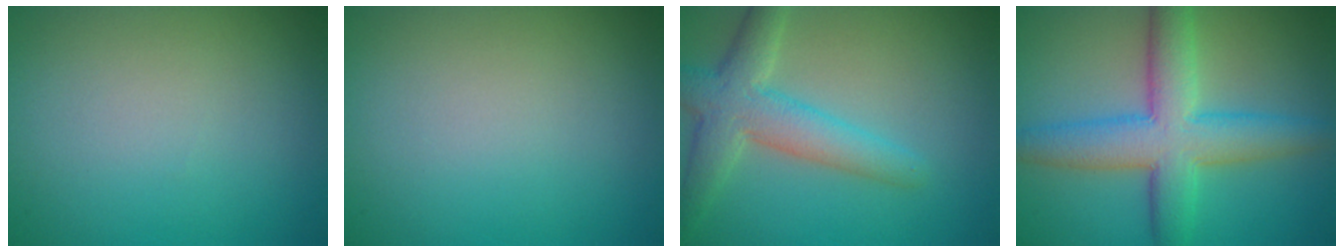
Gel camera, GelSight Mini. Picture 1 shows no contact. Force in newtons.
{"total": 0.0}
{"total": 4.8, "press": 4.8, "slide": 0.2}
{"total": 7.2, "press": 7.2, "slide": 0.1}